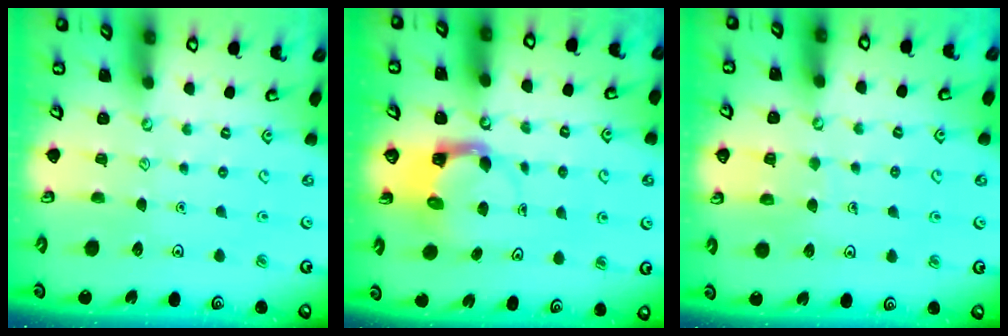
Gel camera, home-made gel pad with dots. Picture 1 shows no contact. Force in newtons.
{"total": 3.9, "press": 3.9, "slide": 0.4}
{"total": 6.7, "press": 6.7, "slide": 0.4}